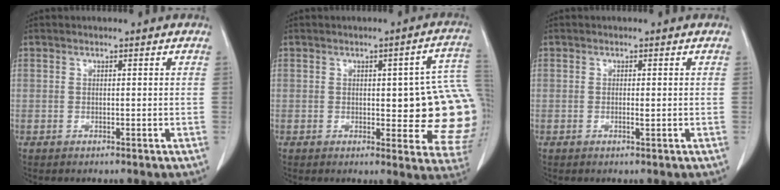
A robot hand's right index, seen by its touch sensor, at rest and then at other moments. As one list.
[{"total": 15.1, "force": [0.4, 4.5, 14.4], "torque": [-0.128, 0.010, 0.007]}, {"total": 0.8, "force": [-0.2, 0.1, 0.8], "torque": [-0.016, -0.001, -0.001]}]